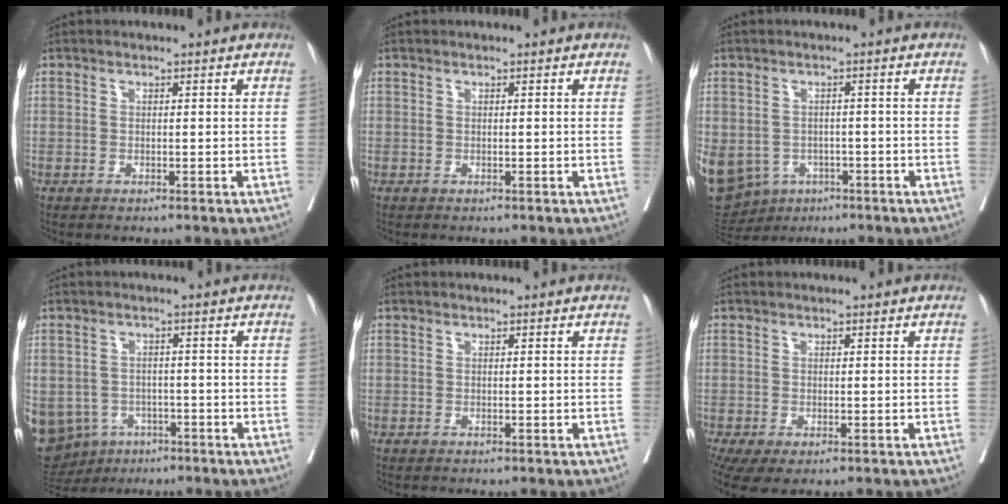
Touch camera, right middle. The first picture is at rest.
{"total": 0.0}
{"total": 25.6, "force": [-9.9, 21.1, 10.4], "torque": [-0.381, -0.015, -0.134]}
{"total": 16.0, "force": [-7.1, 13.1, 5.9], "torque": [-0.181, 0.002, -0.090]}
{"total": 0.0}
{"total": 5.3, "force": [-2.7, 2.4, 3.8], "torque": [-0.078, -0.018, -0.043]}